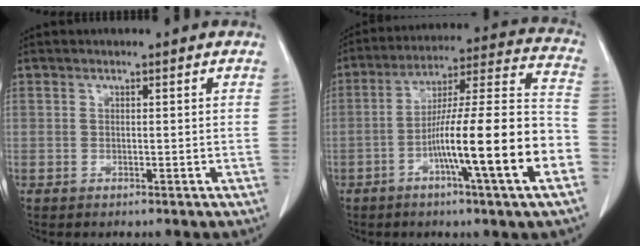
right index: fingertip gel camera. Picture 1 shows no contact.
{"total": 19.0, "force": [-6.4, 0.2, 17.9], "torque": [-0.259, 0.010, -0.105]}